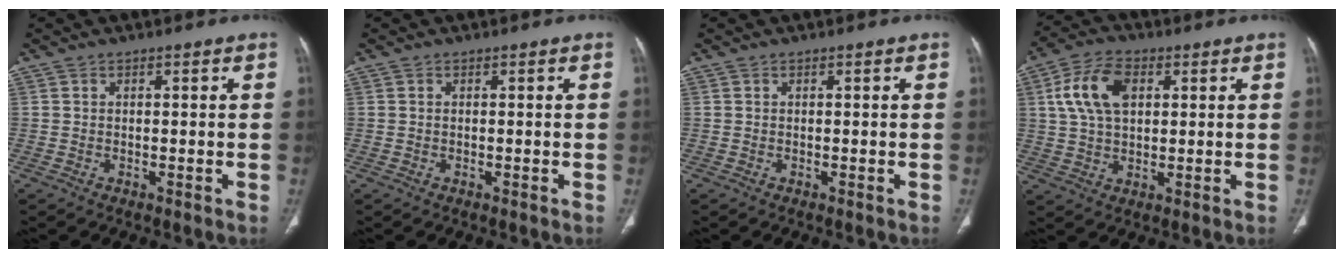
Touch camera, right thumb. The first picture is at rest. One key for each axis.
{"total": 0.0}
{"total": 0.0}
{"total": 10.7, "fx": 3.0, "fy": 6.6, "fz": 7.9, "tx": -0.146, "ty": 0.008, "tz": 0.051}